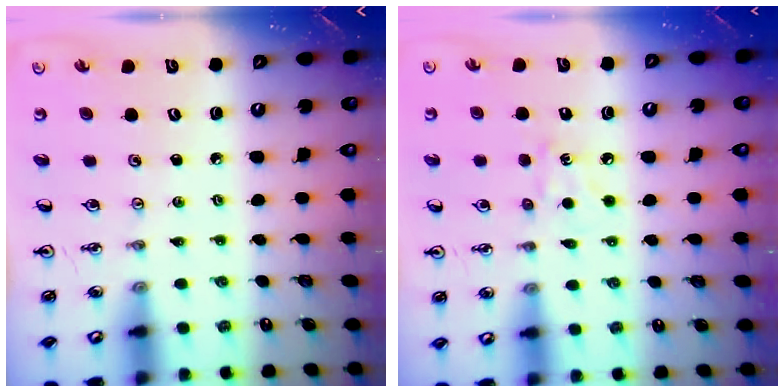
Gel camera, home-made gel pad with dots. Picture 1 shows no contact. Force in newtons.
{"total": 6.9, "press": 6.8, "slide": 1.0}